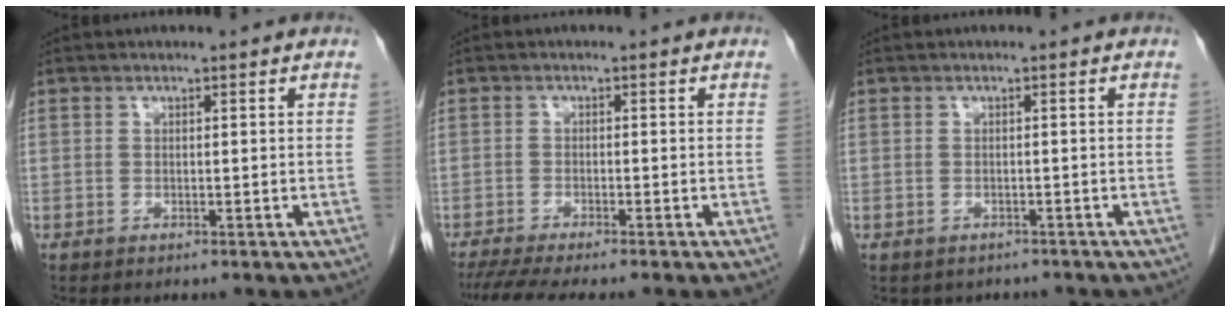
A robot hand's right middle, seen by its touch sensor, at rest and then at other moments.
{"total": 7.0, "force": [-5.9, -0.2, 3.8], "torque": [-0.052, -0.015, -0.094]}
{"total": 3.5, "force": [-2.9, 1.9, 0.5], "torque": [-0.006, 0.007, -0.033]}